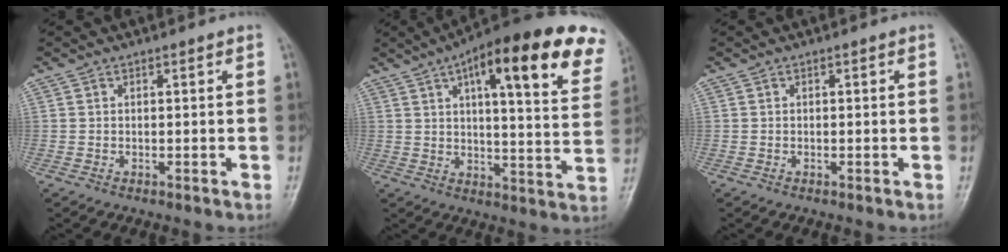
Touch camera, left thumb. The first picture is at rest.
{"total": 24.9, "force": [13.0, 7.3, 19.9], "torque": [-0.252, -0.012, 0.167]}
{"total": 0.0}